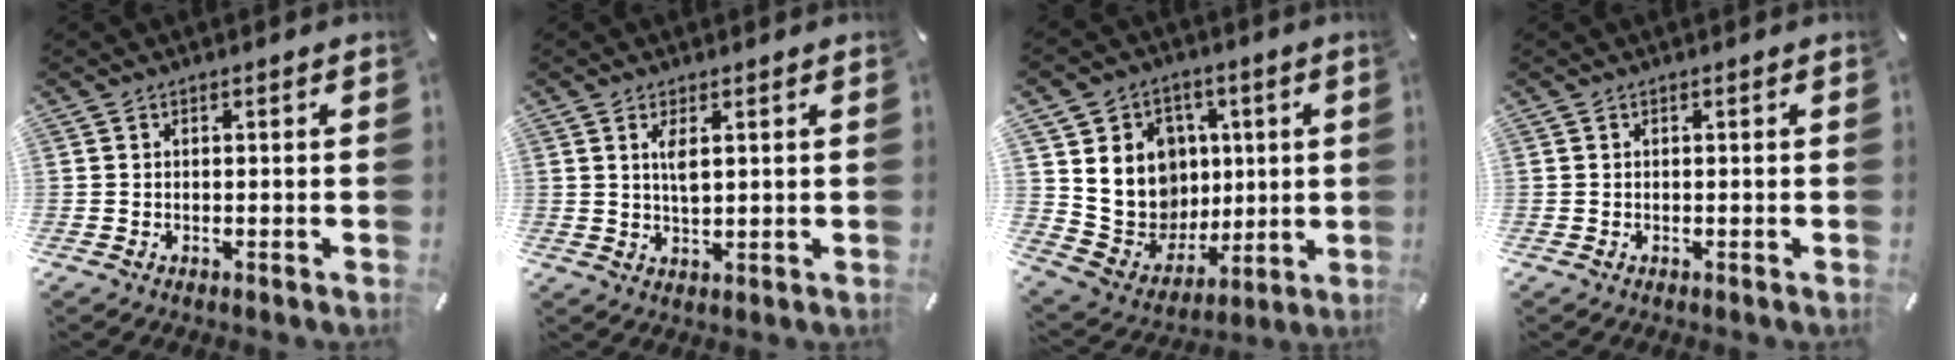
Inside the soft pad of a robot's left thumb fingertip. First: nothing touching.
{"total": 3.9, "force": [1.3, 1.4, 3.4], "torque": [-0.078, -0.006, 0.015]}
{"total": 14.3, "force": [2.5, 13.7, 3.2], "torque": [-0.038, -0.025, 0.077]}
{"total": 0.0}